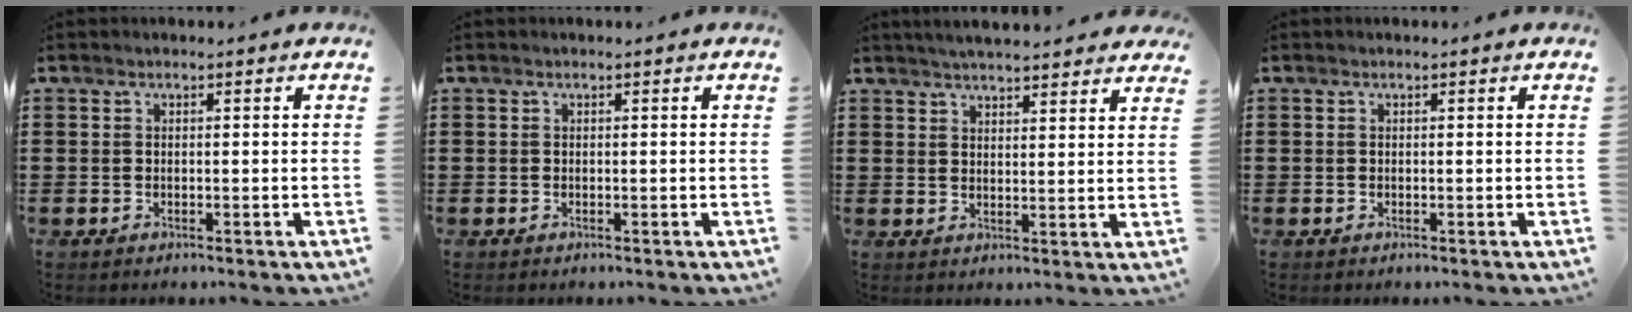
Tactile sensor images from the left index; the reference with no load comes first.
{"total": 0.0}
{"total": 3.9, "force": [3.8, 0.1, 0.8], "torque": [-0.027, -0.012, 0.071]}
{"total": 0.0}